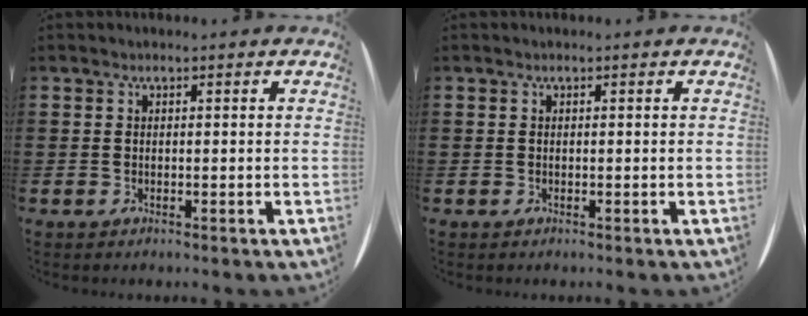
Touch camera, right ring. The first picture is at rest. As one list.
[{"total": 0.0}]